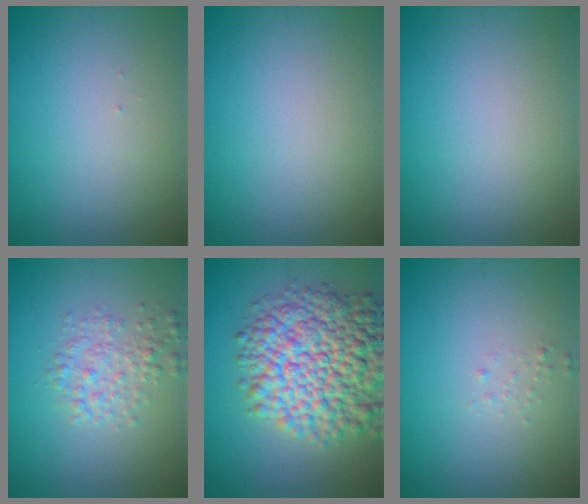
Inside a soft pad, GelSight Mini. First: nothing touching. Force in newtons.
{"total": 0.0}
{"total": 0.0}
{"total": 2.5, "press": 2.5, "slide": 0.1}
{"total": 11.7, "press": 11.7, "slide": 0.4}
{"total": 0.6, "press": 0.6, "slide": 0.1}